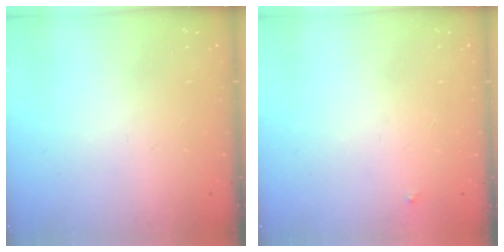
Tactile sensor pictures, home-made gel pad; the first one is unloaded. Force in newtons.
{"total": 2.5, "press": 2.4, "slide": 0.4}